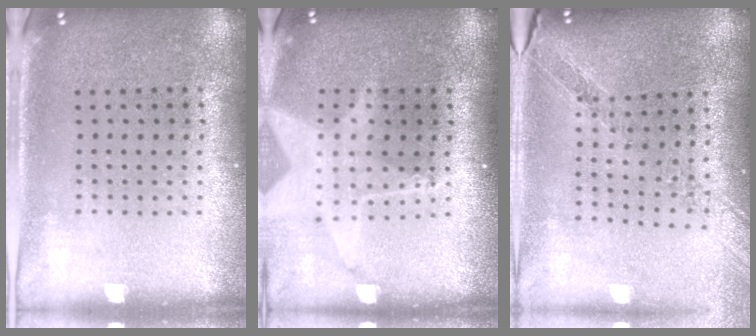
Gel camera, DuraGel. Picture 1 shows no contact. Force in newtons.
{"total": 2.0, "press": 1.5, "slide": 1.3}
{"total": 1.2, "press": 1.2, "slide": 0.2}